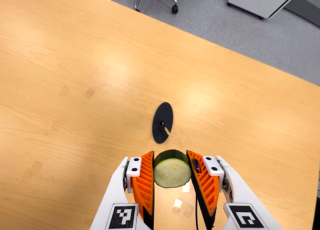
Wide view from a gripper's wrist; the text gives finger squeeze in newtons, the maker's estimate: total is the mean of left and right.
{"total": 12.3, "left": 11.2, "right": 13.5}